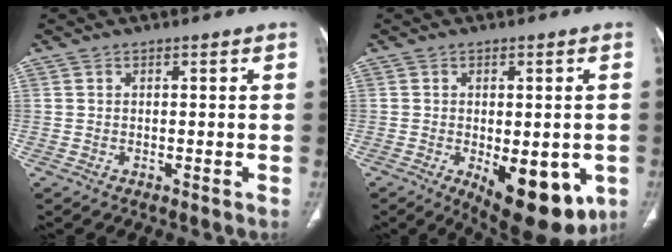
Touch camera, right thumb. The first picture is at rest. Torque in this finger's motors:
{"motor_torque": [1.12, 2.40, 0.05, 0.02, 0.42]}